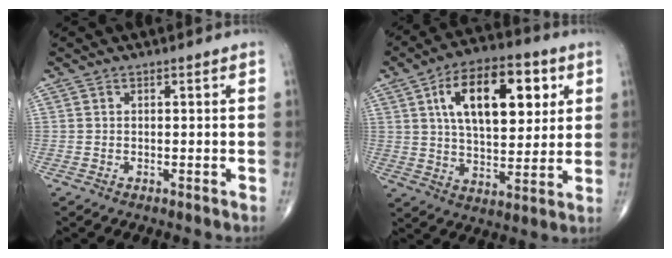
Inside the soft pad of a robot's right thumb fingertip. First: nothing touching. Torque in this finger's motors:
{"motor_torque": [0.18, 0.85, 1.52, 0.54, 0.11]}